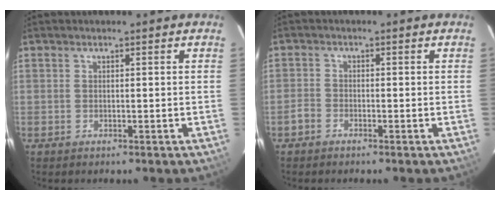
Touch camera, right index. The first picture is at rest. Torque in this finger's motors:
{"motor_torque": [-0.61, 0.55, -0.63, -0.21]}